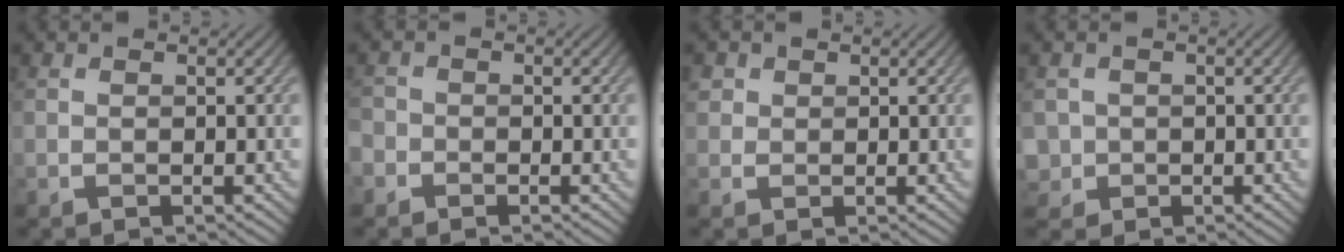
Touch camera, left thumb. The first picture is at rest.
{"total": 1.7, "force": [-1.0, 1.4, 0.3], "torque": [-0.003, 0.003, -0.029]}
{"total": 1.8, "force": [0.9, 1.6, 0.3], "torque": [-0.005, 0.002, 0.010]}
{"total": 2.4, "force": [-0.1, 2.4, 0.2], "torque": [-0.007, -0.006, -0.005]}